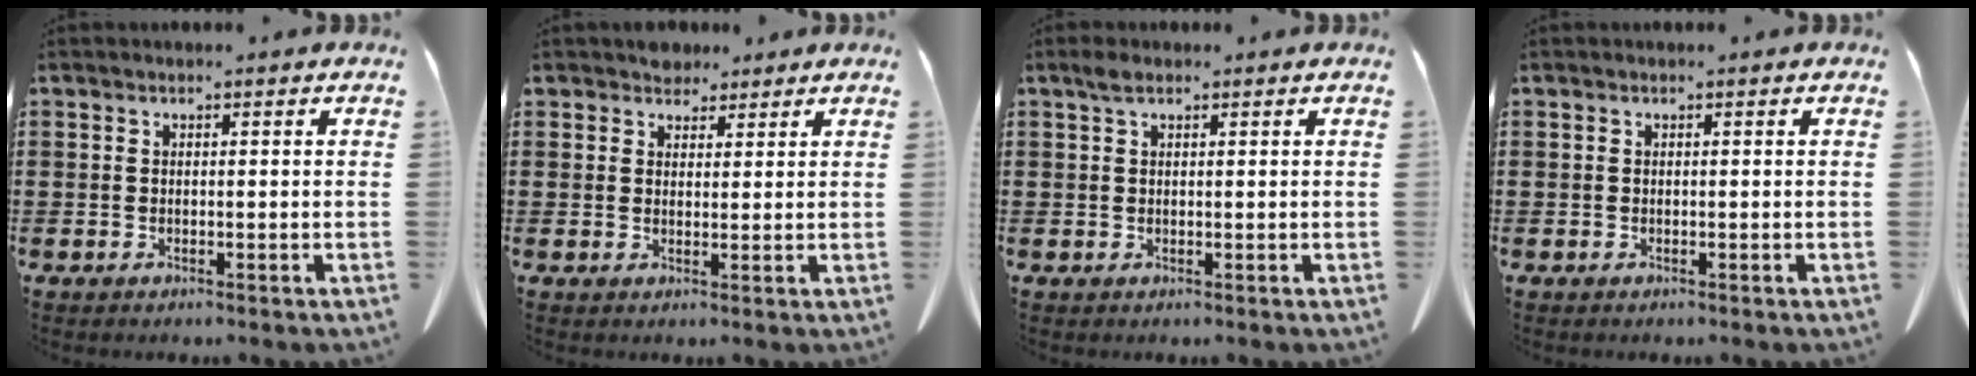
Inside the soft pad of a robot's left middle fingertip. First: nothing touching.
{"total": 3.0, "force": [2.6, 1.5, 0.3], "torque": [-0.007, 0.001, 0.049]}
{"total": 1.5, "force": [0.8, 0.8, 0.9], "torque": [-0.023, 0.005, 0.015]}
{"total": 0.0}